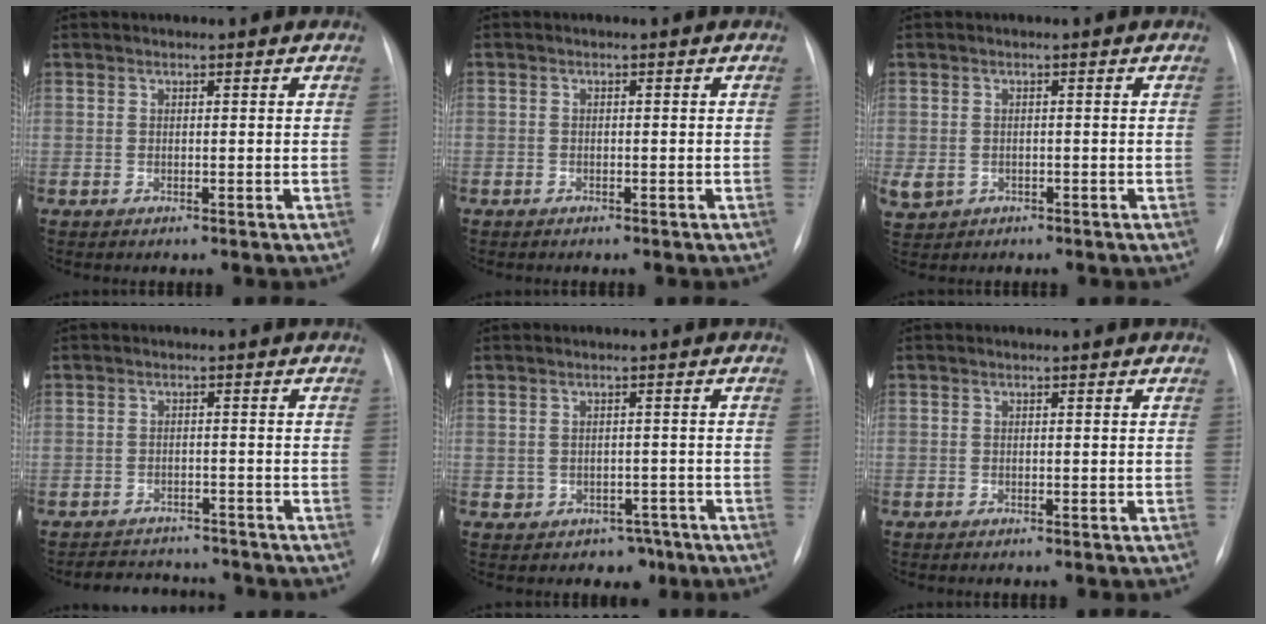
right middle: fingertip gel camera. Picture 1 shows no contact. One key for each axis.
{"total": 1.2, "fx": -1.0, "fy": 0.7, "fz": 0.3, "tx": -0.008, "ty": 0.002, "tz": -0.014}
{"total": 4.2, "fx": -1.9, "fy": 3.6, "fz": 1.4, "tx": -0.035, "ty": 0.000, "tz": -0.021}
{"total": 7.0, "fx": -6.6, "fy": 2.1, "fz": 1.0, "tx": -0.014, "ty": 0.006, "tz": -0.089}
{"total": 3.6, "fx": -1.8, "fy": 3.1, "fz": 0.4, "tx": 0.001, "ty": 0.021, "tz": -0.014}
{"total": 0.6, "fx": -0.5, "fy": 0.3, "fz": 0.1, "tx": -0.008, "ty": 0.002, "tz": -0.011}